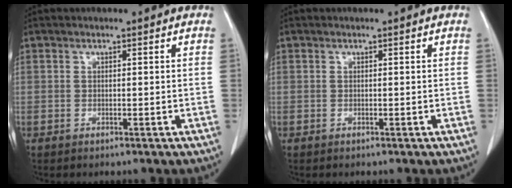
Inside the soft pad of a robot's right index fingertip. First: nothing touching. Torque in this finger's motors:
{"motor_torque": [-0.02, 0.02, 0.00, 0.00]}